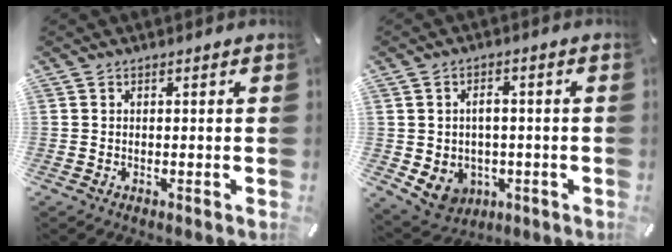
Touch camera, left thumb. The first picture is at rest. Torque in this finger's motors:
{"motor_torque": [0.51, 0.22, 0.14, 0.10, 0.09]}